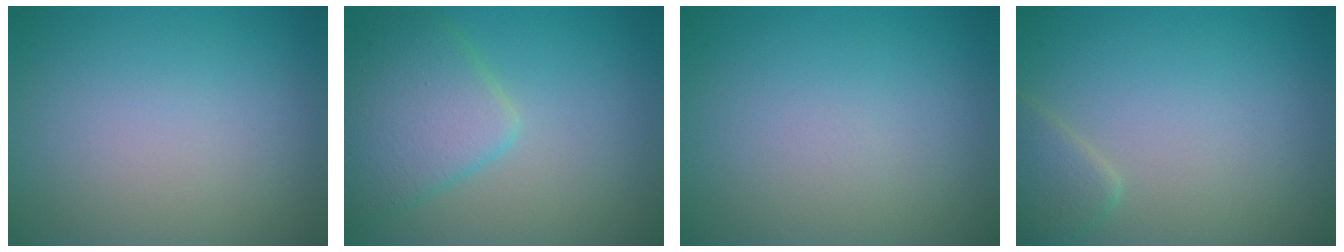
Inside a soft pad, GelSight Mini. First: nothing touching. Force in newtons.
{"total": 4.8, "press": 4.8, "slide": 0.1}
{"total": 0.0}
{"total": 1.9, "press": 1.9, "slide": 0.1}